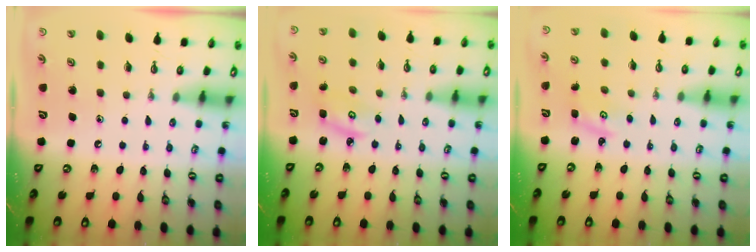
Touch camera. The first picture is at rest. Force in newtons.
{"total": 2.7, "press": 2.6, "slide": 0.3}
{"total": 2.7, "press": 2.7, "slide": 0.4}